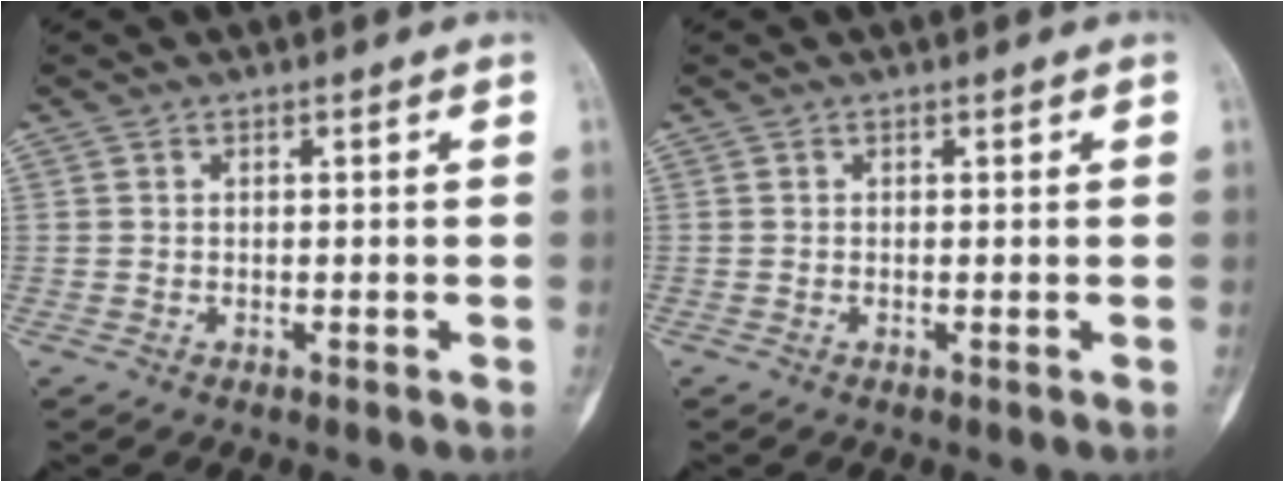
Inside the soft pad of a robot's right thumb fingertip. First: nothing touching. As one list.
[{"total": 0.0}]